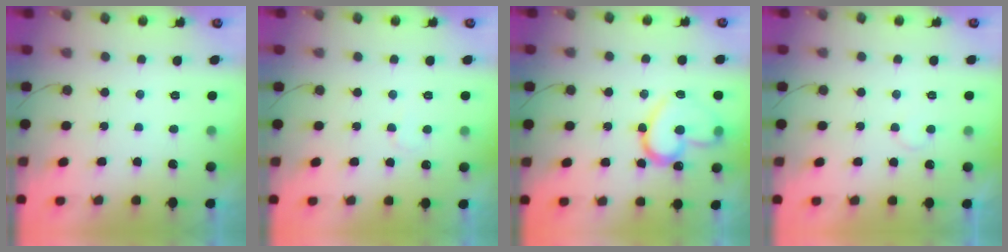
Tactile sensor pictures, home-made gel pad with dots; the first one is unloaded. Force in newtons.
{"total": 2.7, "press": 2.7, "slide": 0.2}
{"total": 18.2, "press": 18.2, "slide": 1.3}
{"total": 3.3, "press": 3.3, "slide": 0.3}